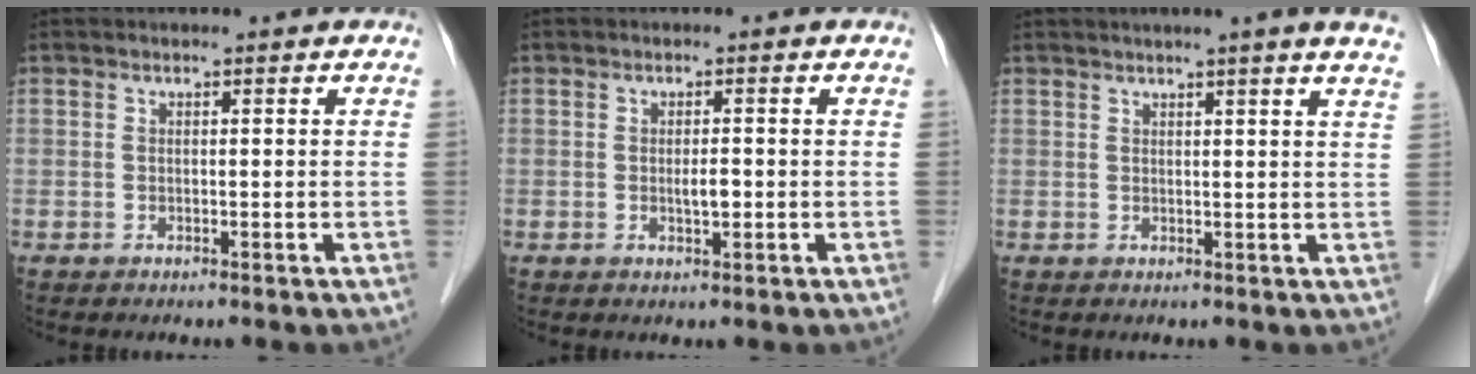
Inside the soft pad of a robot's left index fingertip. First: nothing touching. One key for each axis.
{"total": 1.8, "fx": -0.3, "fy": 0.6, "fz": 1.7, "tx": -0.030, "ty": -0.001, "tz": -0.004}
{"total": 9.0, "fx": 7.4, "fy": -1.0, "fz": 5.0, "tx": -0.059, "ty": 0.010, "tz": 0.070}